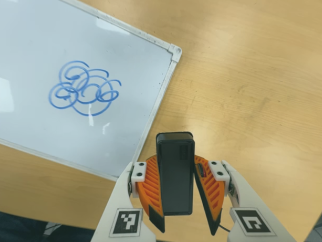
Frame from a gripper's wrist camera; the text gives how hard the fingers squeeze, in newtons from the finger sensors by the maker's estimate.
{"total": 6.9, "left": 6.6, "right": 7.1}